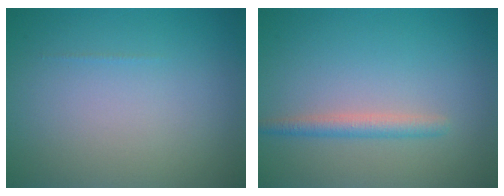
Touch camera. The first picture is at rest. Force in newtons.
{"total": 1.8, "press": 1.8, "slide": 0.1}